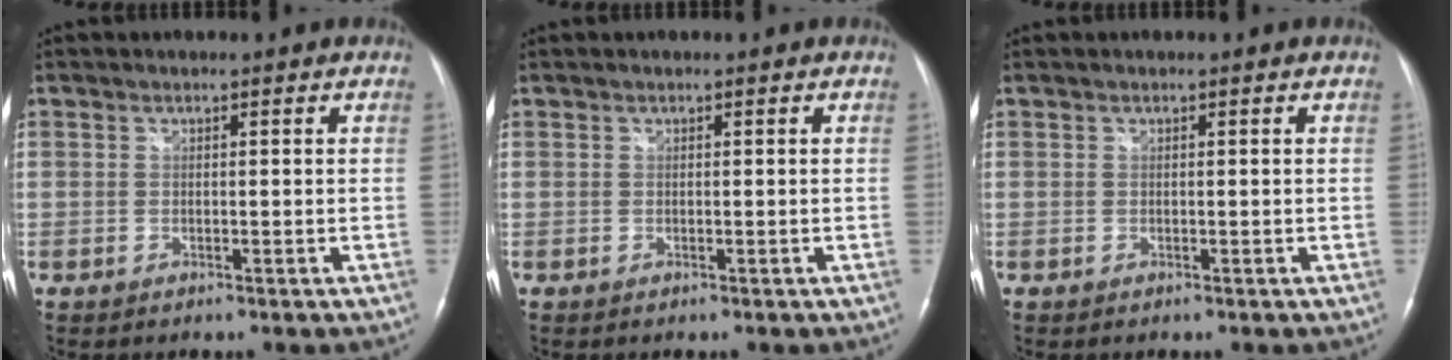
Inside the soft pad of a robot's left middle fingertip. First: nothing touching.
{"total": 0.0}
{"total": 0.0}